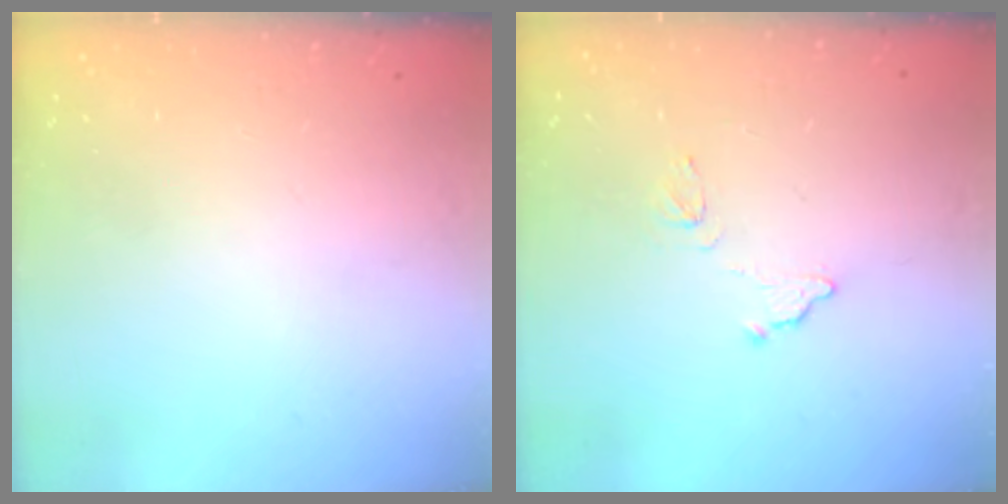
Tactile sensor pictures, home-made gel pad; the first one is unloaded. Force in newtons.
{"total": 7.9, "press": 7.9, "slide": 0.4}